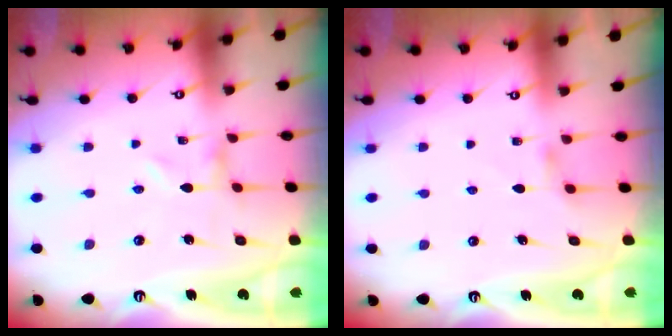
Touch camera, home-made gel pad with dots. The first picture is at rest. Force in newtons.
{"total": 2.5, "press": 2.5, "slide": 0.5}